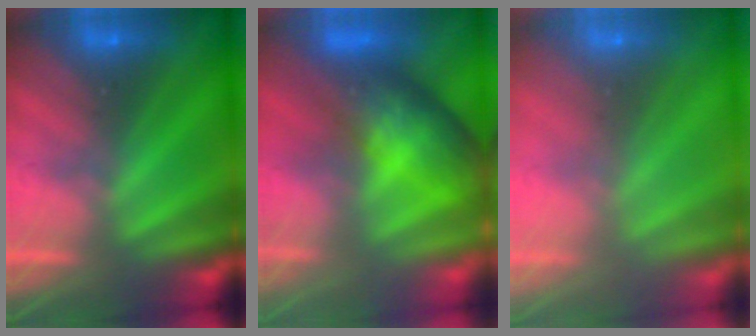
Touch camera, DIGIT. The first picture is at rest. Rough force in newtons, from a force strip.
{"total": 6.5}
{"total": 8.7}